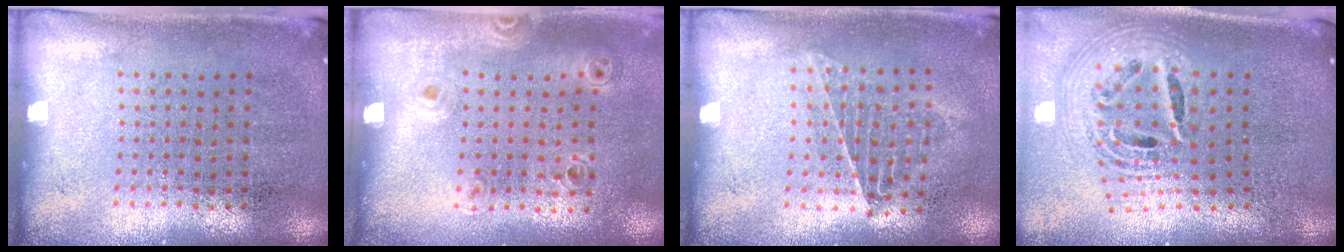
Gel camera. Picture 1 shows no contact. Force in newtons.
{"total": 0.9, "press": 0.8, "slide": 0.3}
{"total": 0.9, "press": 0.9, "slide": 0.1}
{"total": 2.7, "press": 1.9, "slide": 1.9}